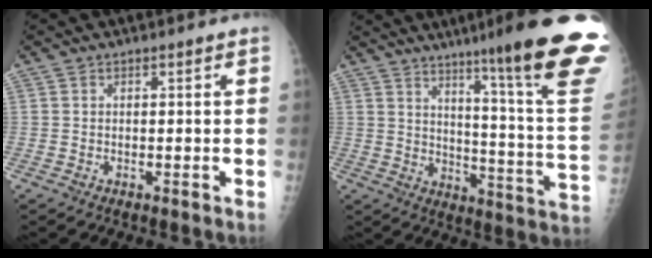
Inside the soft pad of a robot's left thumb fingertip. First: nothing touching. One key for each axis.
{"total": 25.3, "fx": 16.2, "fy": 0.8, "fz": 19.3, "tx": -0.229, "ty": -0.099, "tz": 0.223}